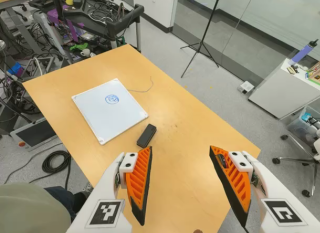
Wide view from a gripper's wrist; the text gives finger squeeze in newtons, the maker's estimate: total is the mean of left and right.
{"total": 0.0}